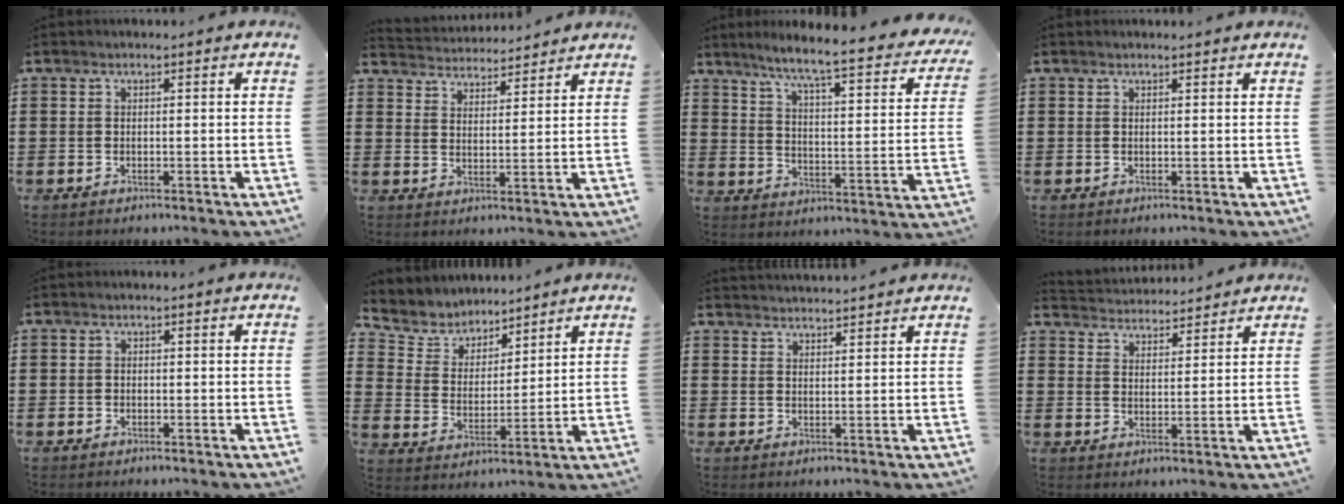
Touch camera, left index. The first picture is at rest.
{"total": 3.7, "force": [3.7, 0.2, -0.3], "torque": [-0.011, -0.021, 0.066]}
{"total": 6.3, "force": [5.1, -0.7, 3.5], "torque": [-0.083, -0.047, 0.074]}
{"total": 0.6, "force": [0.6, -0.1, 0.2], "torque": [-0.006, -0.002, 0.013]}
{"total": 0.6, "force": [-0.2, 0.5, 0.2], "torque": [-0.005, 0.002, -0.004]}
{"total": 5.5, "force": [5.0, 2.3, -0.2], "torque": [-0.032, -0.030, 0.088]}
{"total": 2.4, "force": [2.3, -0.3, -0.2], "torque": [-0.003, -0.008, 0.045]}
{"total": 3.7, "force": [3.7, 0.1, -0.3], "torque": [-0.009, -0.020, 0.066]}